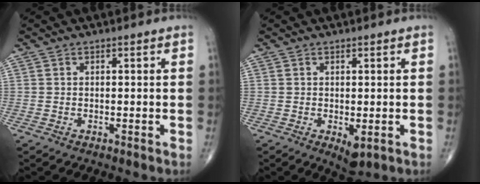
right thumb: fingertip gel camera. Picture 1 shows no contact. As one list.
[{"total": 3.0, "force": [-0.5, 1.3, 2.7], "torque": [-0.035, -0.009, -0.001]}]